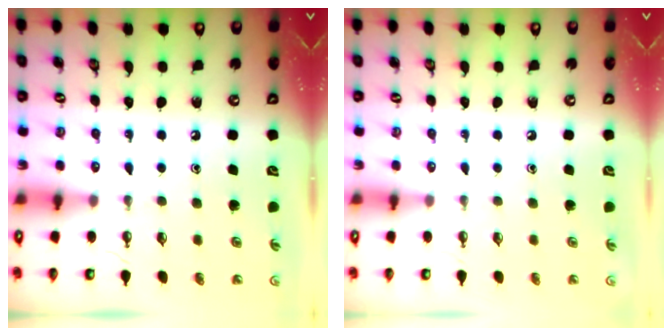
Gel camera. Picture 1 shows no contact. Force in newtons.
{"total": 0.0}